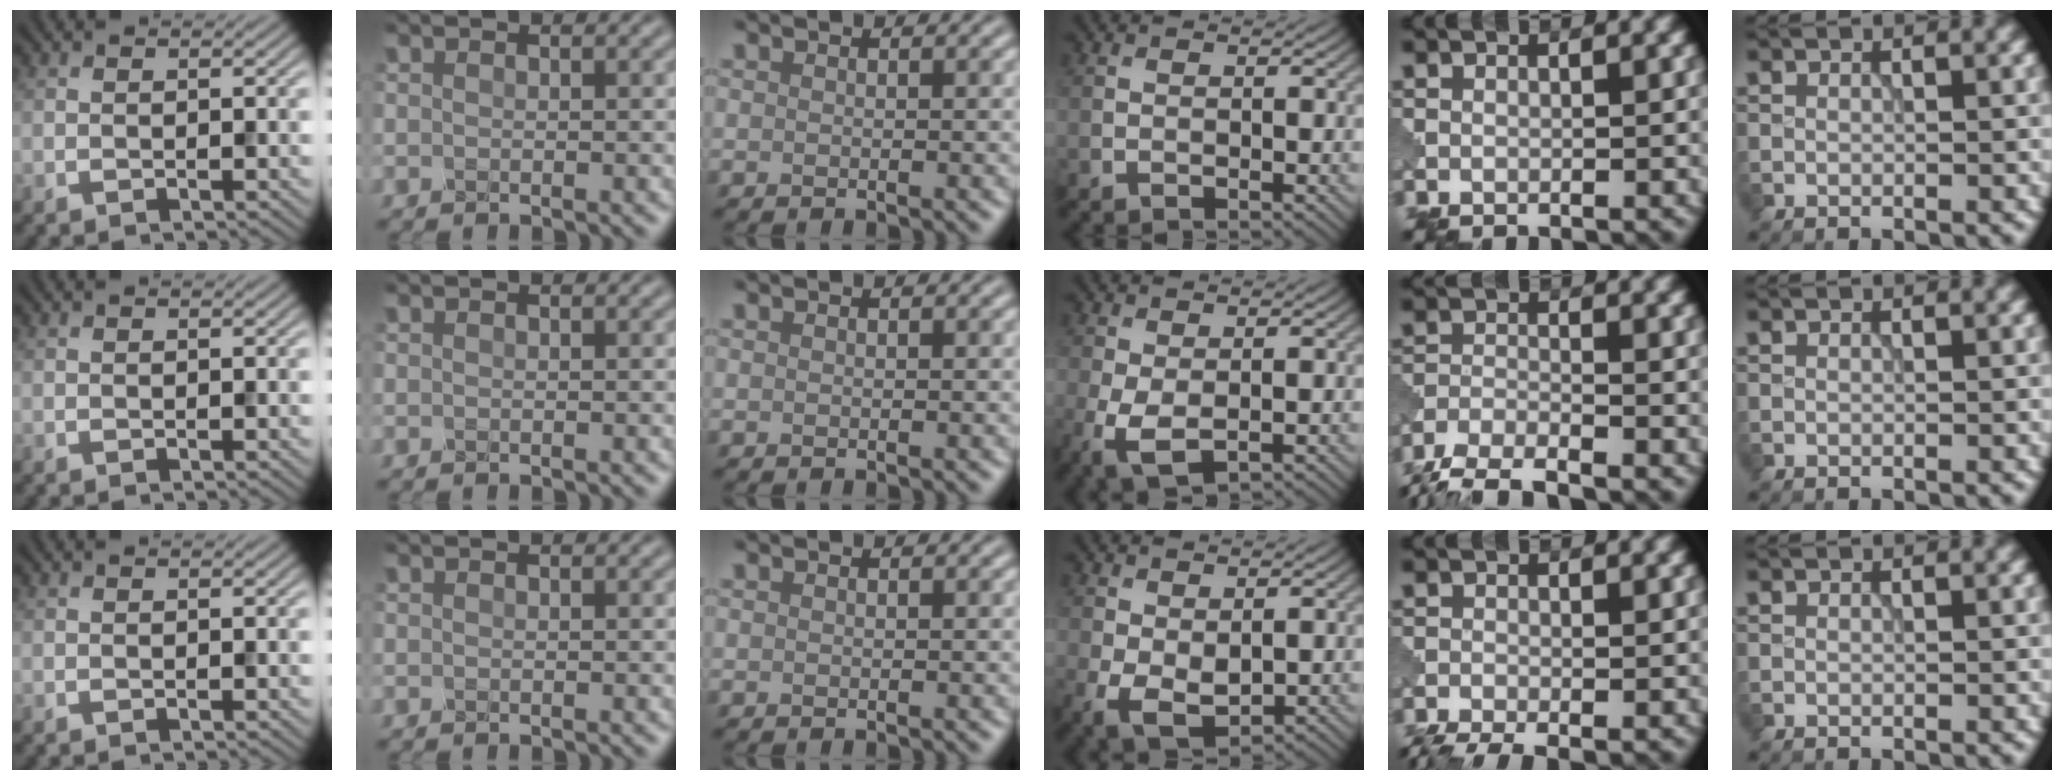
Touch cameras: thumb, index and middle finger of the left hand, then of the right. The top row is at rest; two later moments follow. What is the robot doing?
{"motion": "squeeze", "object": "foam earplug"}